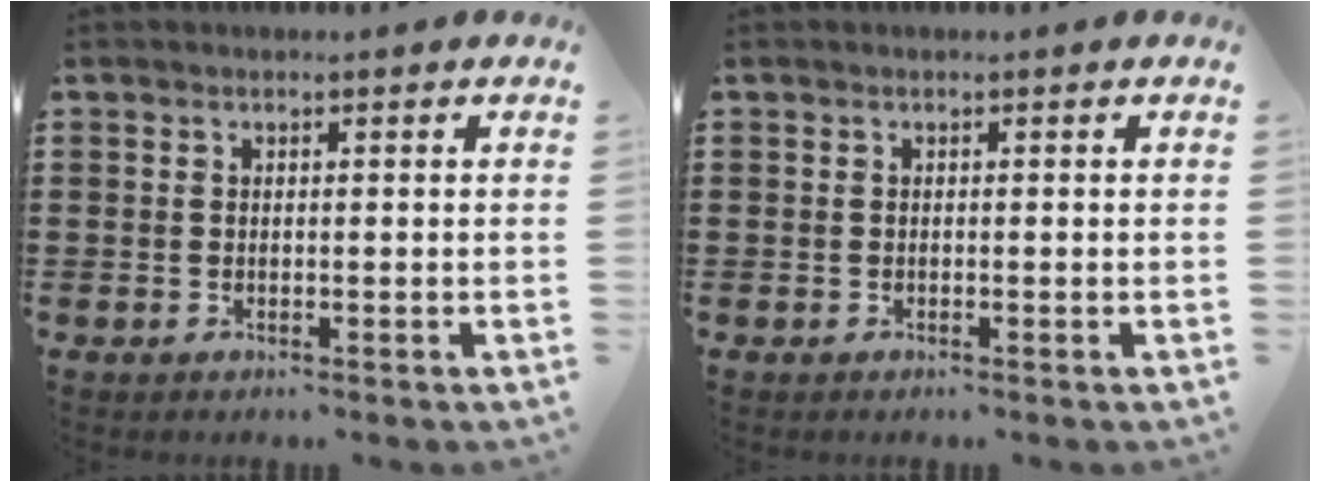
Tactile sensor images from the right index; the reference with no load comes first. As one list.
[{"total": 0.0}]